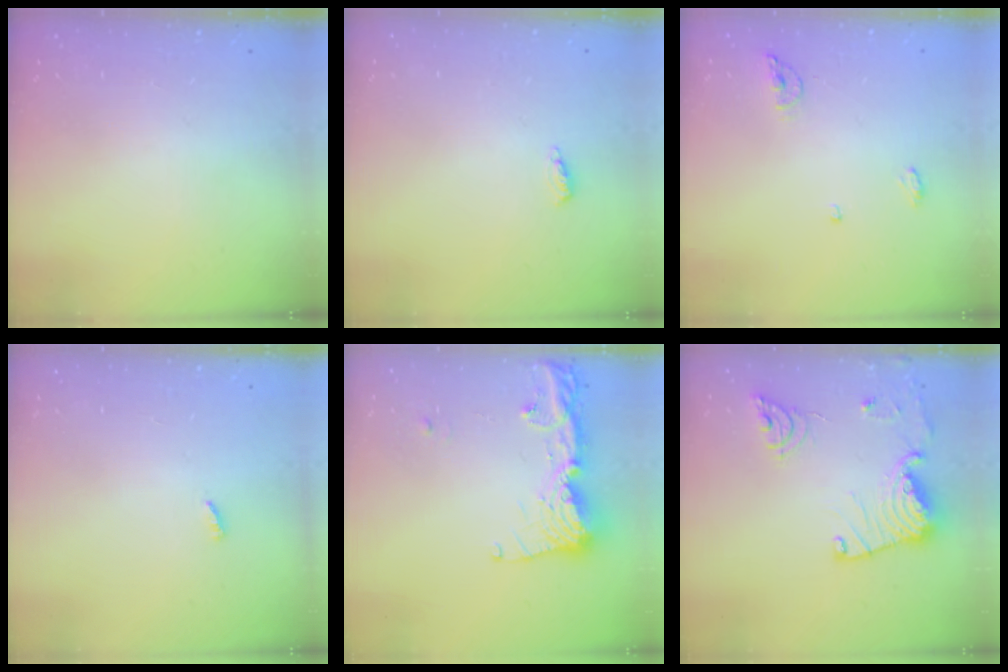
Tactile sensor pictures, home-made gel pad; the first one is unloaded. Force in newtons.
{"total": 4.9, "press": 4.4, "slide": 2.0}
{"total": 5.9, "press": 5.6, "slide": 1.7}
{"total": 1.9, "press": 1.9, "slide": 0.3}
{"total": 14.5, "press": 14.4, "slide": 1.7}
{"total": 18.4, "press": 18.3, "slide": 1.9}